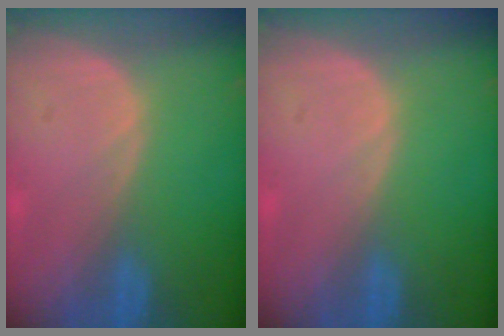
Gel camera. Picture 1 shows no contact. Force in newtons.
{"total": 0.0}